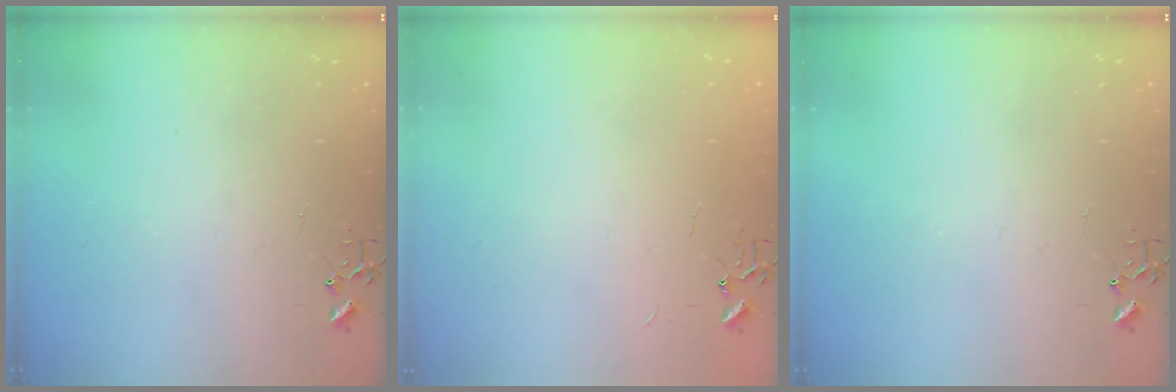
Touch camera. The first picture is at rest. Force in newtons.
{"total": 1.8, "press": 1.8, "slide": 0.2}
{"total": 0.0}